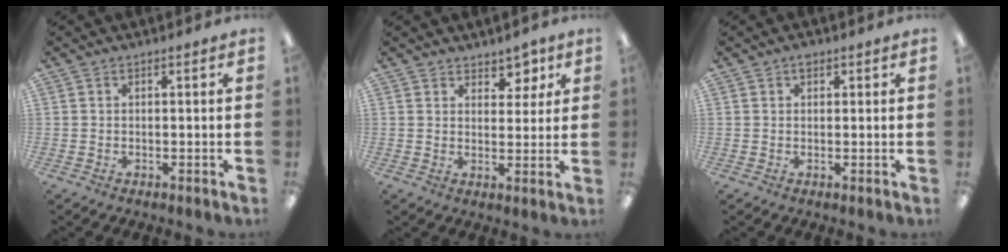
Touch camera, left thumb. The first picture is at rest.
{"total": 5.2, "force": [4.0, 3.0, 1.5], "torque": [-0.002, -0.024, 0.065]}
{"total": 1.6, "force": [1.0, 0.9, 0.9], "torque": [-0.010, 0.000, 0.016]}